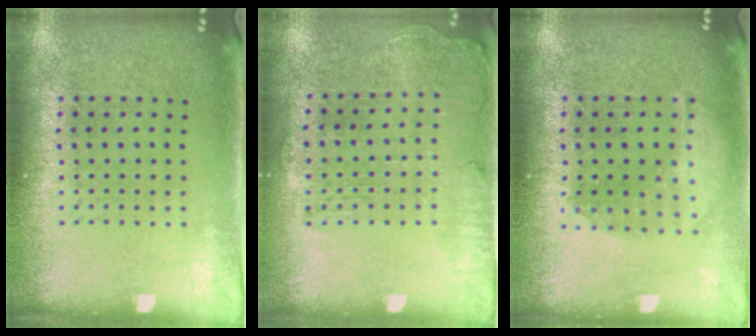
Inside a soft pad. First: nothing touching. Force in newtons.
{"total": 1.6, "press": 1.5, "slide": 0.5}
{"total": 1.4, "press": 1.3, "slide": 0.6}